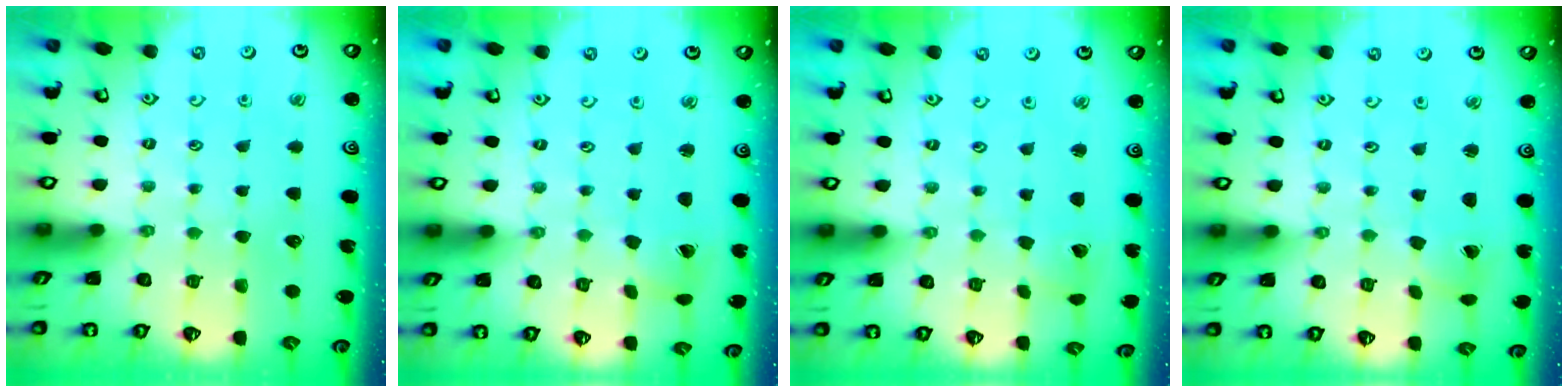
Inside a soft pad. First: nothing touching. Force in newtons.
{"total": 2.7, "press": 2.7, "slide": 0.4}
{"total": 3.0, "press": 3.0, "slide": 0.2}
{"total": 1.3, "press": 1.2, "slide": 0.2}